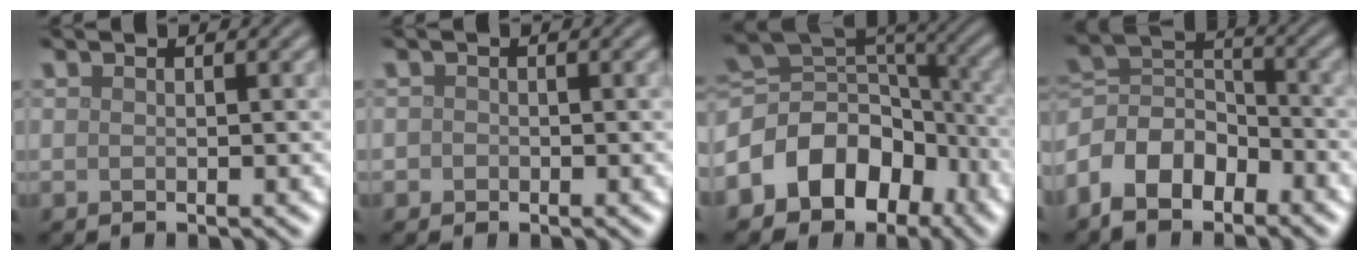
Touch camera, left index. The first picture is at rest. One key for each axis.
{"total": 0.8, "fx": -0.1, "fy": 0.8, "fz": 0.1, "tx": 0.004, "ty": -0.004, "tz": -0.006}
{"total": 8.7, "fx": -4.2, "fy": 6.5, "fz": 4.0, "tx": -0.058, "ty": 0.012, "tz": -0.093}
{"total": 5.8, "fx": -3.6, "fy": 3.4, "fz": 3.1, "tx": -0.056, "ty": 0.007, "tz": -0.081}